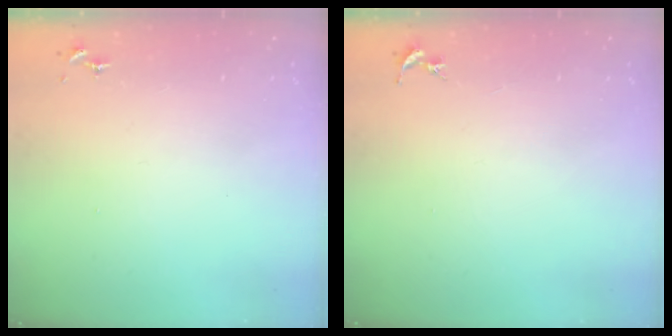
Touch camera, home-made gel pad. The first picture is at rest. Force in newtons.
{"total": 0.0}